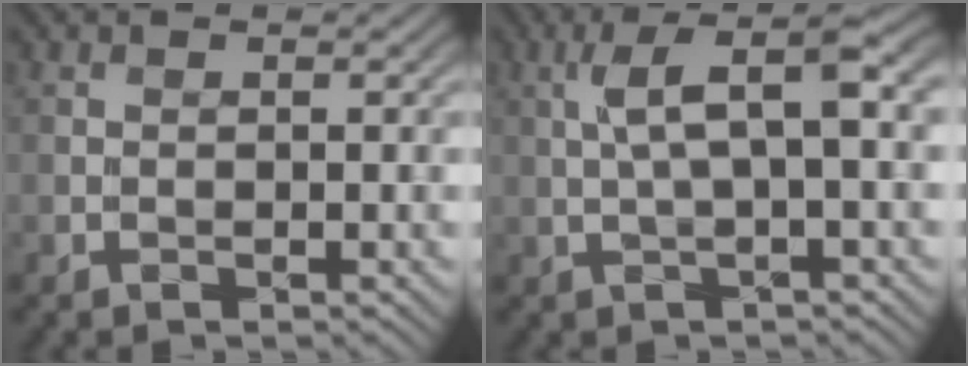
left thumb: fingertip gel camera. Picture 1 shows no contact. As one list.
[{"total": 5.9, "force": [1.7, 1.2, 5.5], "torque": [-0.111, 0.015, 0.024]}]